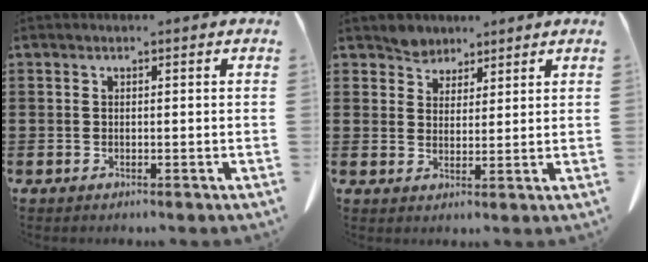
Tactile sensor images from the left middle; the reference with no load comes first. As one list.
[{"total": 3.3, "force": [2.8, 1.7, 0.1], "torque": [-0.013, 0.005, 0.055]}]